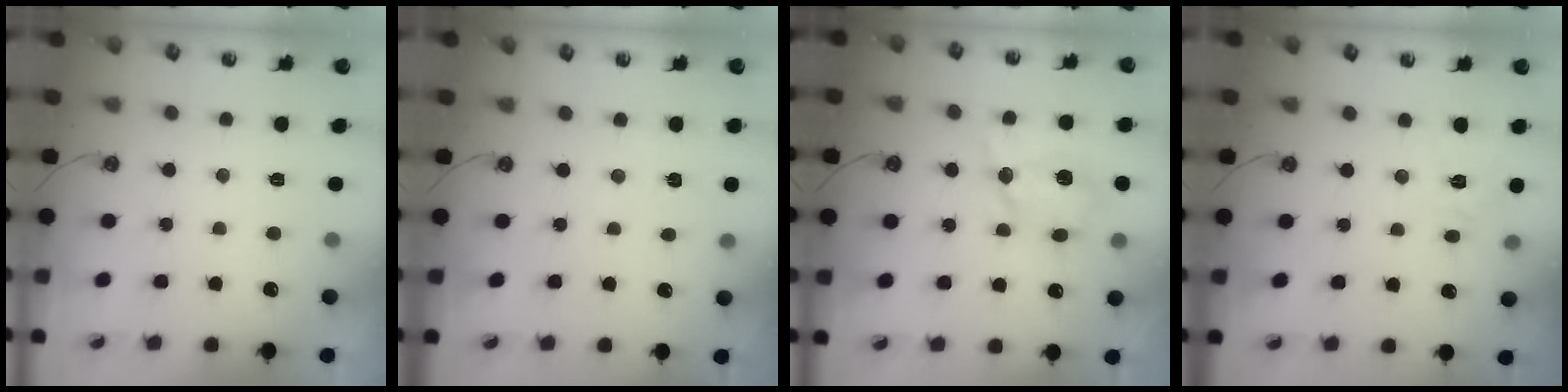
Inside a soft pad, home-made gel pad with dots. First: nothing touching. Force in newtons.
{"total": 2.6, "press": 2.6, "slide": 0.2}
{"total": 10.9, "press": 10.9, "slide": 0.3}
{"total": 6.0, "press": 5.9, "slide": 0.4}